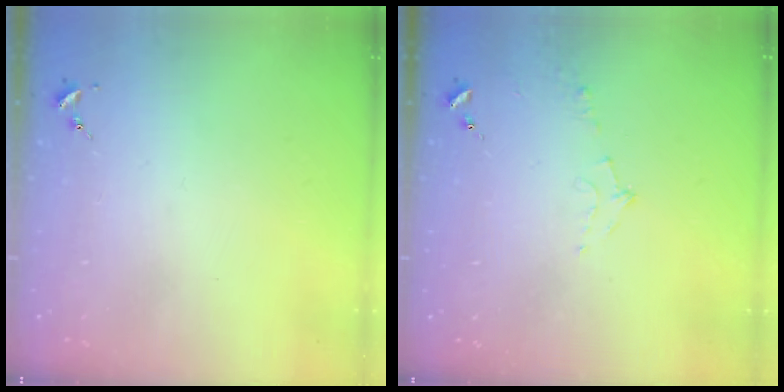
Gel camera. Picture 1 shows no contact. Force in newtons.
{"total": 7.2, "press": 7.2, "slide": 0.8}